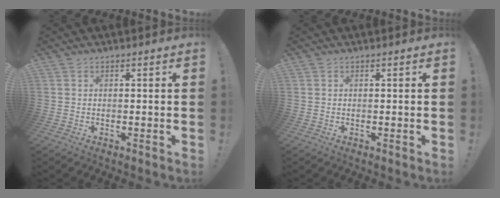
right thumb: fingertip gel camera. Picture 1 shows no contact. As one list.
[{"total": 0.0}]